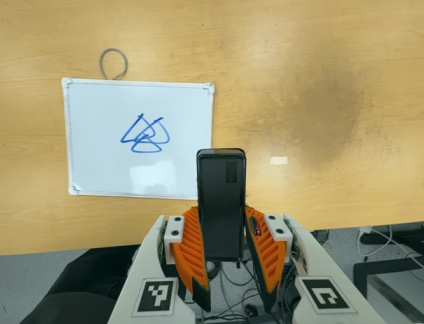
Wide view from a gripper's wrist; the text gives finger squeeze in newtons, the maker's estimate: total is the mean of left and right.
{"total": 5.9, "left": 4.3, "right": 7.4}